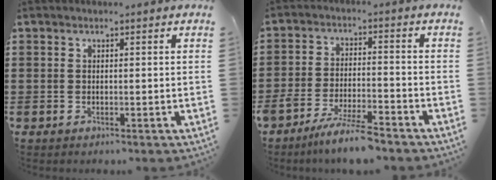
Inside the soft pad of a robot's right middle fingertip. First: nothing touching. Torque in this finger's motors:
{"motor_torque": [1.21, -0.93, 0.65, 0.10]}